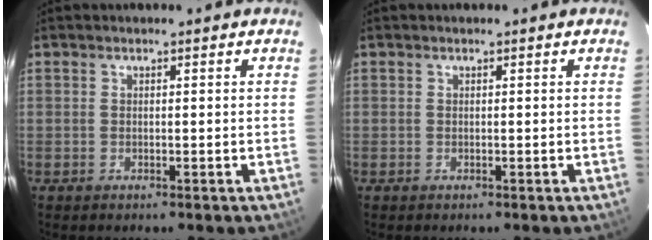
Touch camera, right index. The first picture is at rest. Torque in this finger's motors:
{"motor_torque": [2.14, 0.00, -0.01, 0.00]}